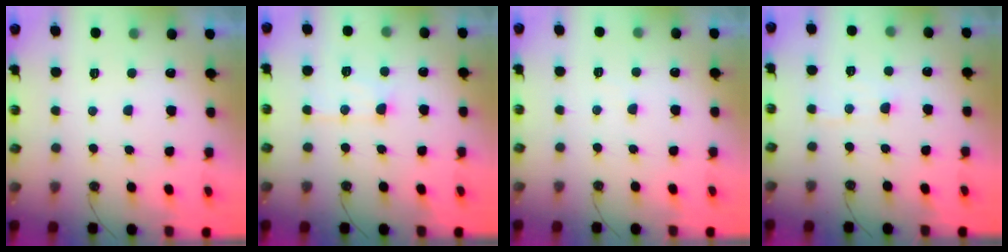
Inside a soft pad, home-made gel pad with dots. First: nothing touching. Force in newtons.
{"total": 8.9, "press": 8.8, "slide": 0.7}
{"total": 2.6, "press": 2.6, "slide": 0.3}
{"total": 5.2, "press": 5.1, "slide": 0.7}